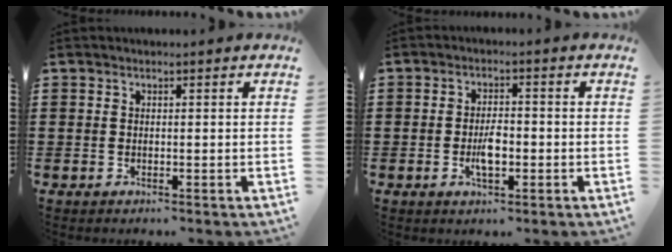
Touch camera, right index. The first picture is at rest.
{"total": 4.0, "force": [-0.9, 1.7, 3.5], "torque": [-0.069, 0.002, -0.017]}